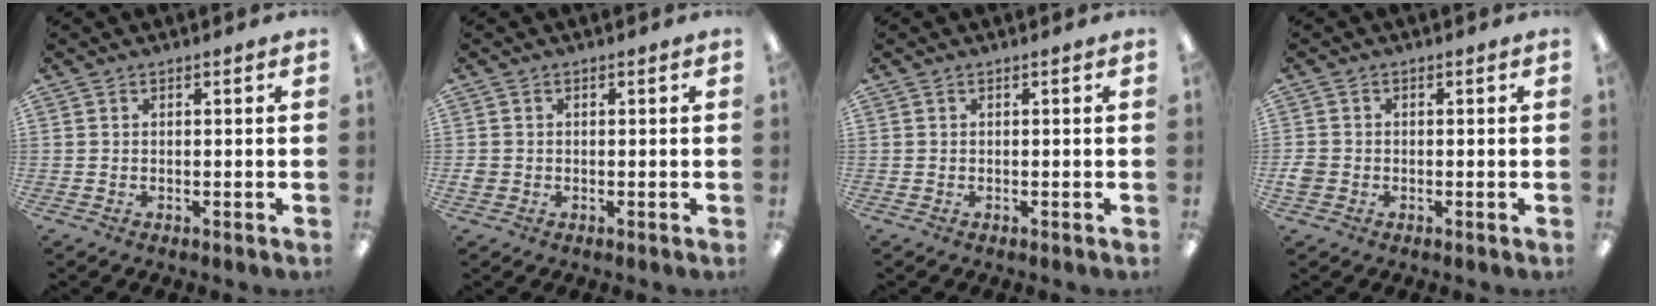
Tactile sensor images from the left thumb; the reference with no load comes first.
{"total": 1.5, "force": [-0.2, 1.4, 0.5], "torque": [-0.008, 0.005, -0.004]}
{"total": 0.0}
{"total": 2.8, "force": [-0.7, 2.4, 1.1], "torque": [-0.015, 0.007, -0.013]}